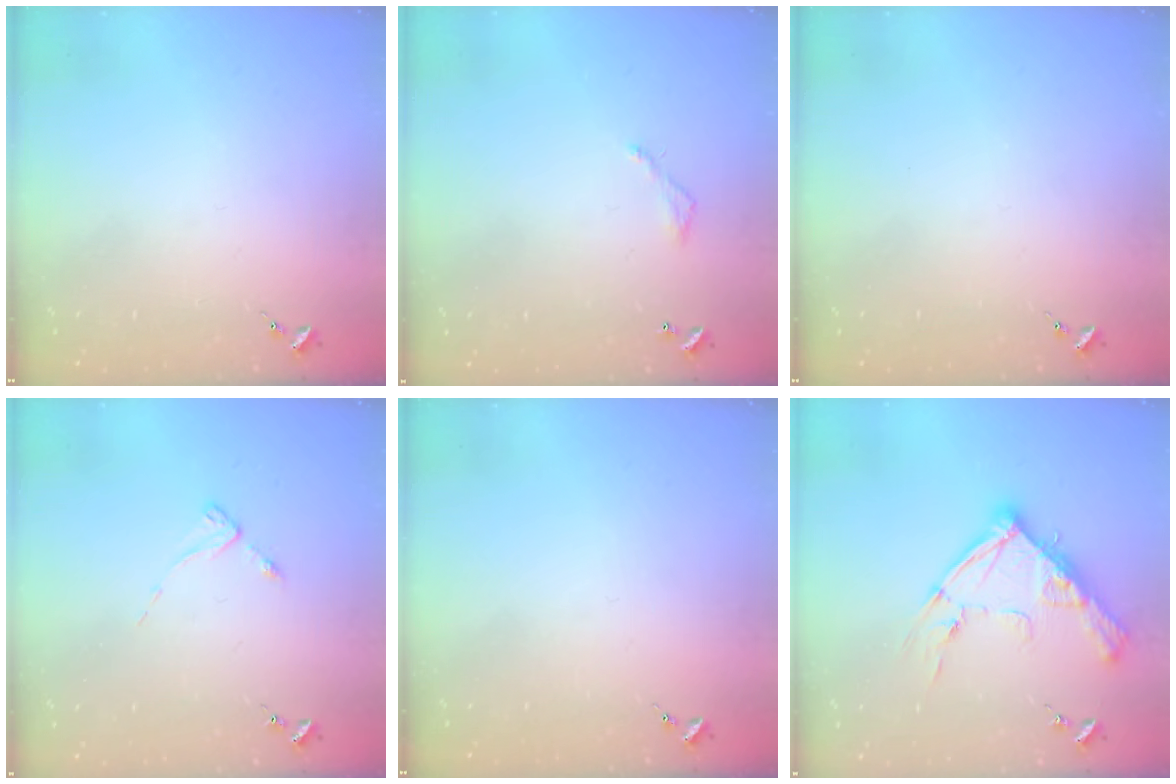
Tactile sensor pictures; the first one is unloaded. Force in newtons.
{"total": 3.2, "press": 3.2, "slide": 0.2}
{"total": 0.0}
{"total": 2.8, "press": 2.8, "slide": 0.3}
{"total": 0.0}
{"total": 16.4, "press": 16.3, "slide": 1.4}